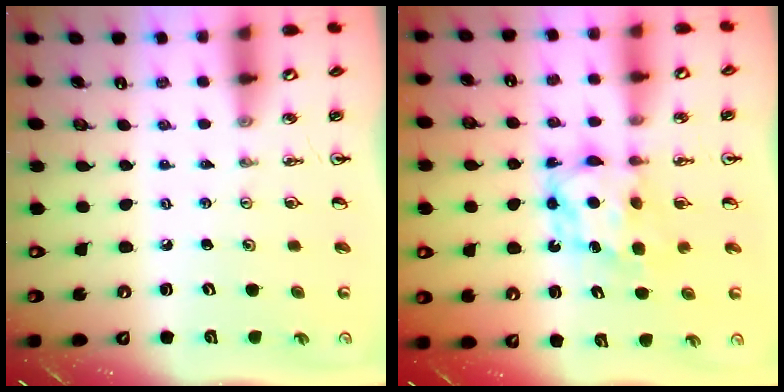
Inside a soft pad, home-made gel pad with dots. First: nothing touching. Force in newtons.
{"total": 5.9, "press": 5.9, "slide": 0.4}